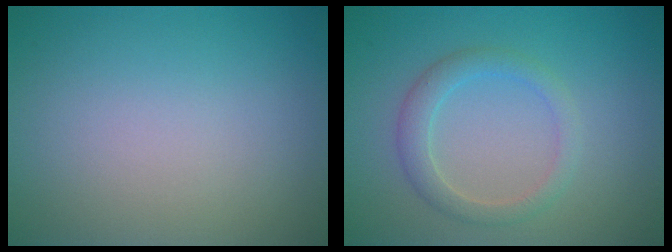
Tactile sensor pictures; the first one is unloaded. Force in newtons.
{"total": 2.4, "press": 2.4, "slide": 0.1}